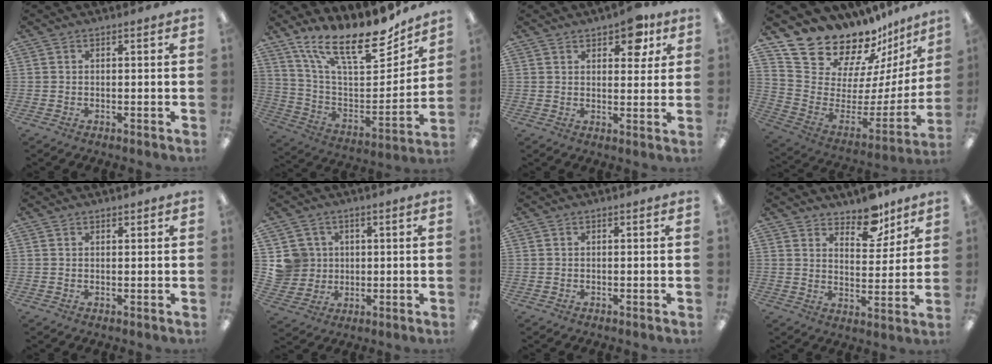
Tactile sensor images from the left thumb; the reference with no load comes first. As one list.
[{"total": 21.1, "force": [16.0, 6.6, 12.1], "torque": [-0.210, -0.112, 0.277]}, {"total": 7.2, "force": [4.7, 3.5, 4.2], "torque": [-0.044, -0.020, 0.077]}, {"total": 19.3, "force": [18.0, 6.3, 3.3], "torque": [-0.065, -0.168, 0.332]}, {"total": 1.0, "force": [0.9, 0.3, 0.0], "torque": [0.000, -0.001, 0.018]}, {"total": 7.5, "force": [2.2, 7.1, 0.3], "torque": [-0.020, 0.000, 0.046]}, {"total": 0.0}, {"total": 9.5, "force": [8.0, 4.2, 3.1], "torque": [-0.032, -0.057, 0.143]}]